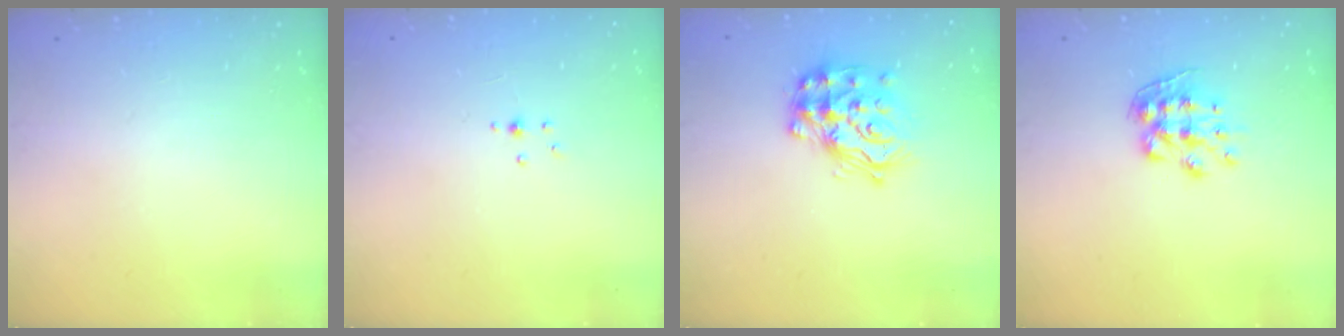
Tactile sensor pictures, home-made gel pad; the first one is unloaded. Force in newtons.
{"total": 2.5, "press": 2.3, "slide": 1.0}
{"total": 16.7, "press": 16.6, "slide": 1.1}
{"total": 8.4, "press": 8.3, "slide": 0.4}